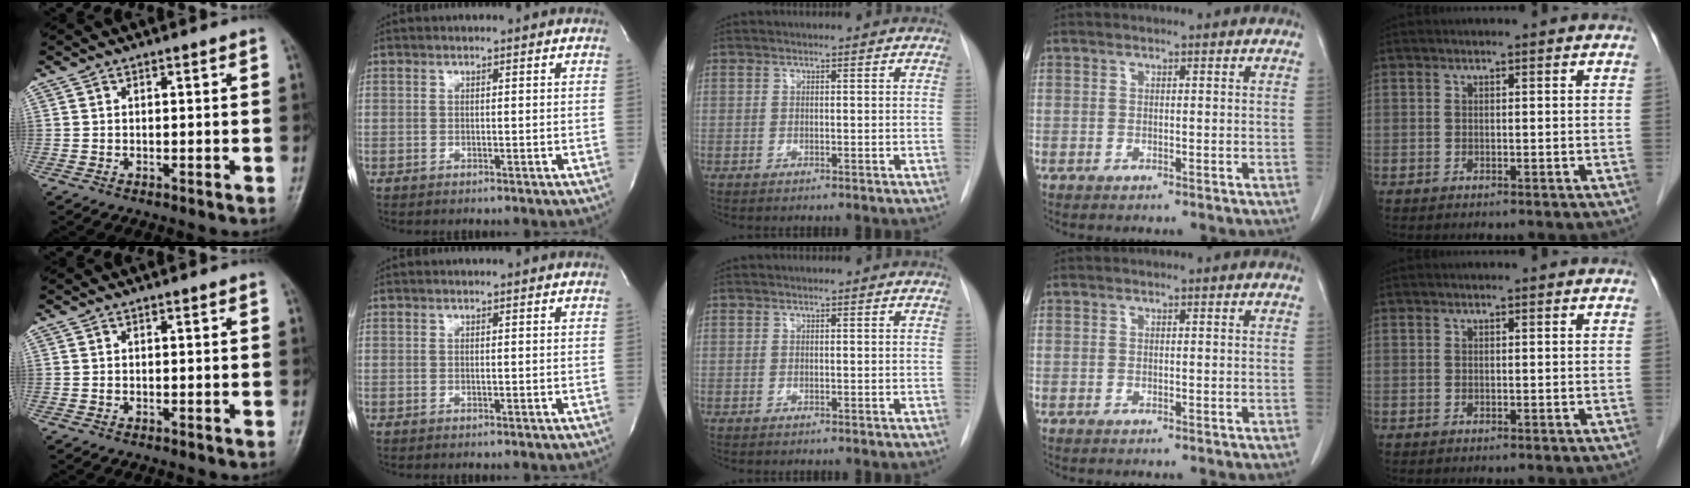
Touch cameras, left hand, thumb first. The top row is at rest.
{}